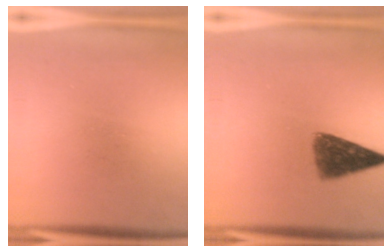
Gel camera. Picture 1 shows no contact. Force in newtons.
{"total": 6.7}